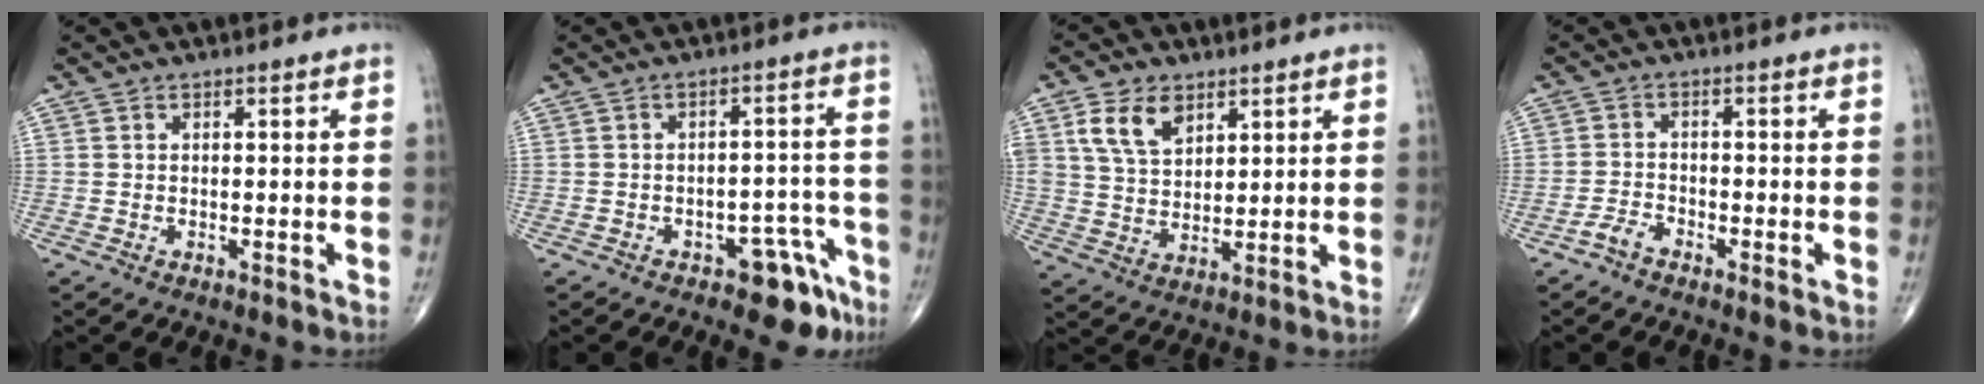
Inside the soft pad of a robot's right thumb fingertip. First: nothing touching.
{"total": 7.8, "force": [-5.1, 3.8, 4.6], "torque": [-0.024, 0.046, -0.063]}
{"total": 8.8, "force": [4.4, 5.6, 5.2], "torque": [-0.081, -0.016, 0.087]}
{"total": 2.3, "force": [-1.9, 0.7, 0.9], "torque": [-0.020, 0.004, -0.043]}